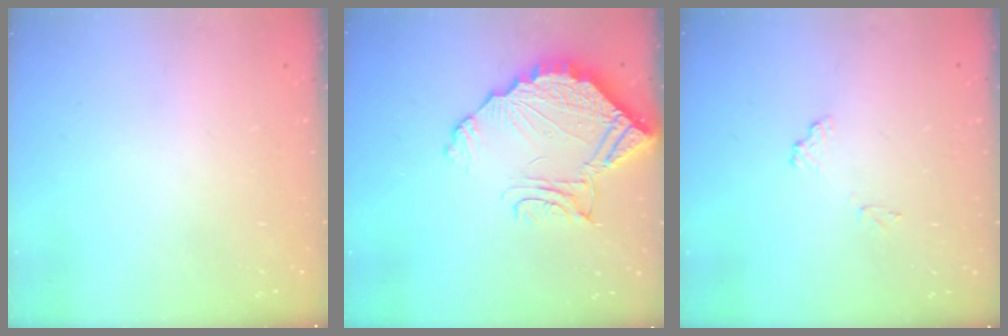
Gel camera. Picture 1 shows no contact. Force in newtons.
{"total": 15.9, "press": 15.8, "slide": 1.7}
{"total": 6.2, "press": 6.2, "slide": 0.2}